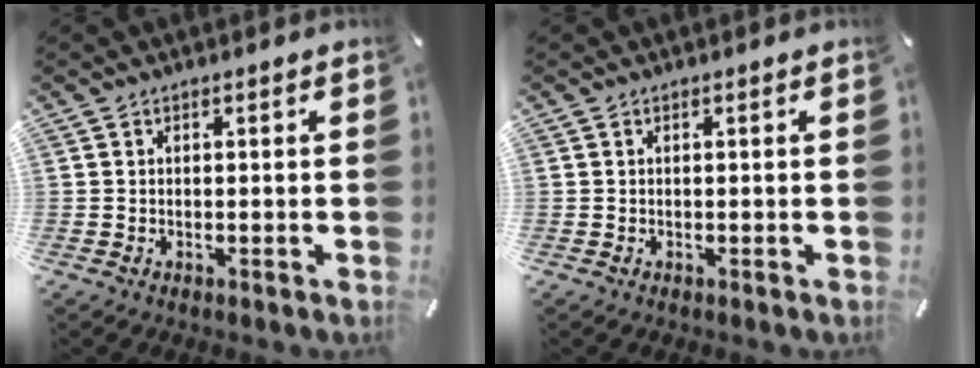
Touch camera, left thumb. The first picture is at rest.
{"total": 0.0}